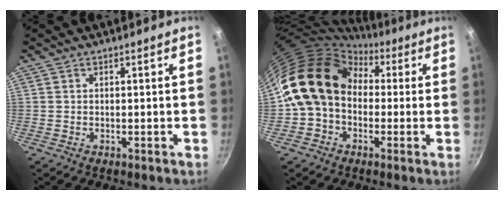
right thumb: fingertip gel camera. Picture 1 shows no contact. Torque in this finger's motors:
{"motor_torque": [1.14, 3.87, 1.44, -1.33, 0.27]}